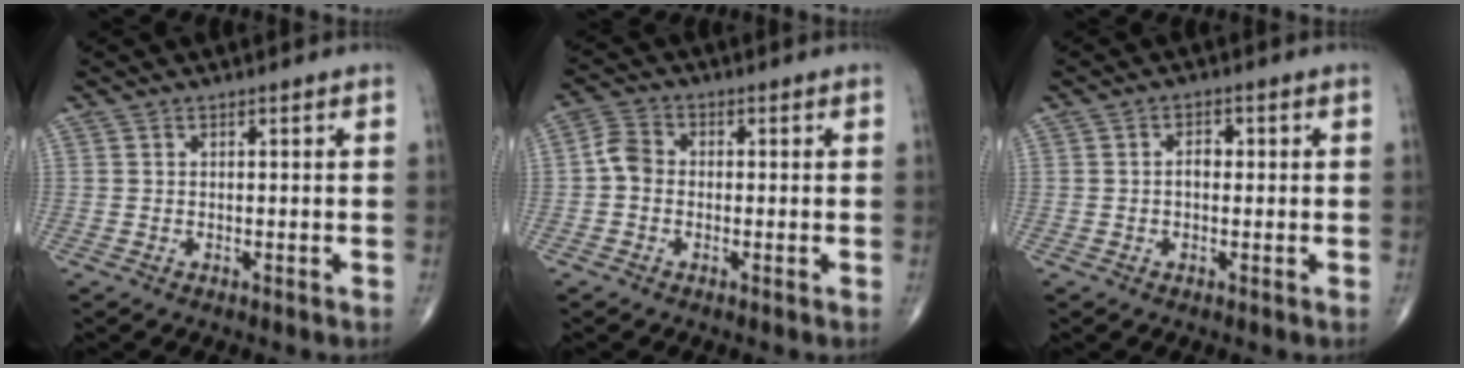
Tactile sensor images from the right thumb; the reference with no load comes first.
{"total": 4.1, "force": [-0.6, 3.3, 2.4], "torque": [-0.037, 0.012, -0.022]}
{"total": 2.4, "force": [0.1, 1.5, 1.8], "torque": [-0.025, 0.008, -0.002]}